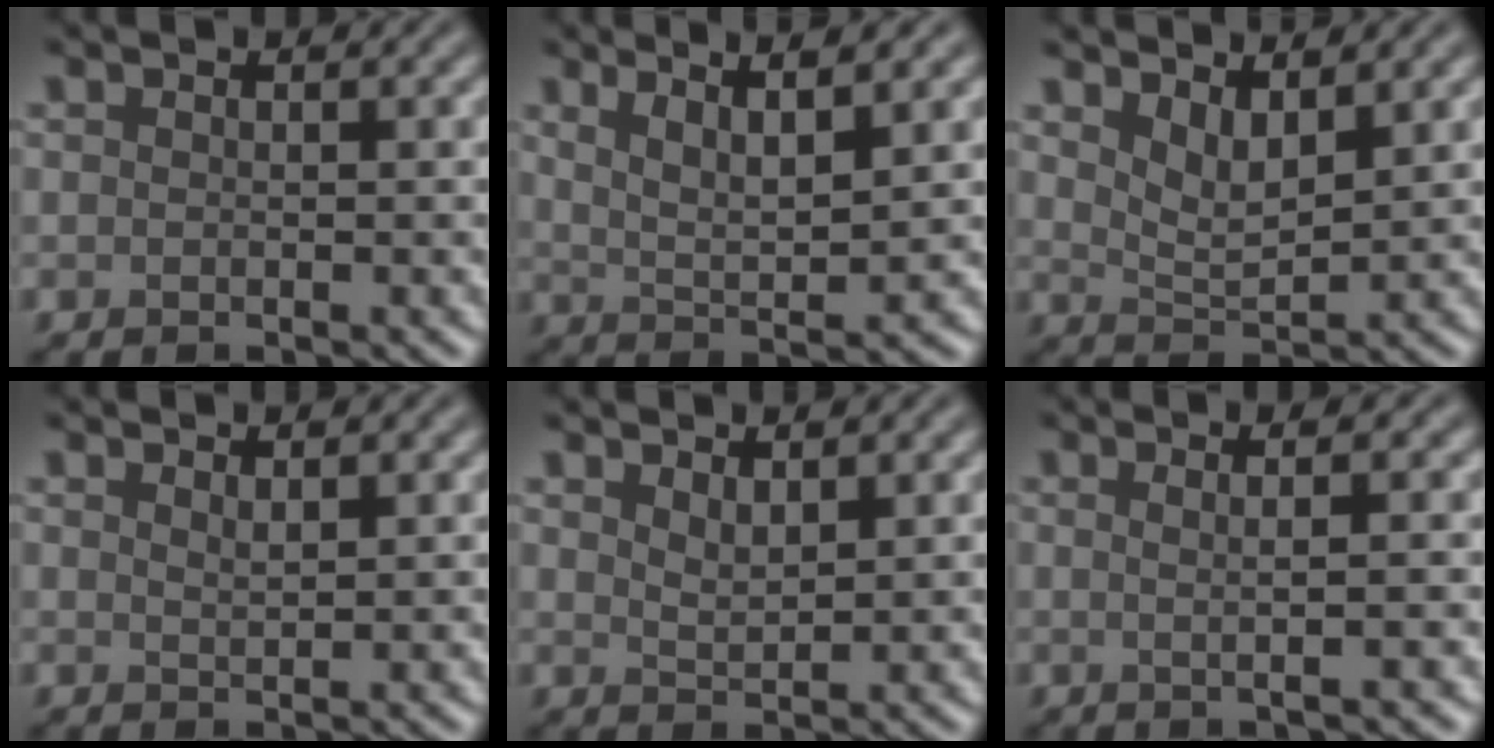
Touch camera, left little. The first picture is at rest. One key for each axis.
{"total": 4.4, "fx": 2.7, "fy": 0.8, "fz": 3.4, "tx": -0.059, "ty": -0.002, "tz": 0.049}
{"total": 3.0, "fx": 2.0, "fy": 1.0, "fz": 2.0, "tx": -0.041, "ty": -0.012, "tz": 0.040}
{"total": 0.9, "fx": 0.8, "fy": 0.1, "fz": 0.4, "tx": -0.007, "ty": 0.000, "tz": 0.015}
{"total": 1.7, "fx": 1.4, "fy": 0.5, "fz": 0.9, "tx": -0.020, "ty": -0.003, "tz": 0.029}
{"total": 4.1, "fx": 1.1, "fy": 1.8, "fz": 3.6, "tx": -0.031, "ty": 0.016, "tz": -0.018}